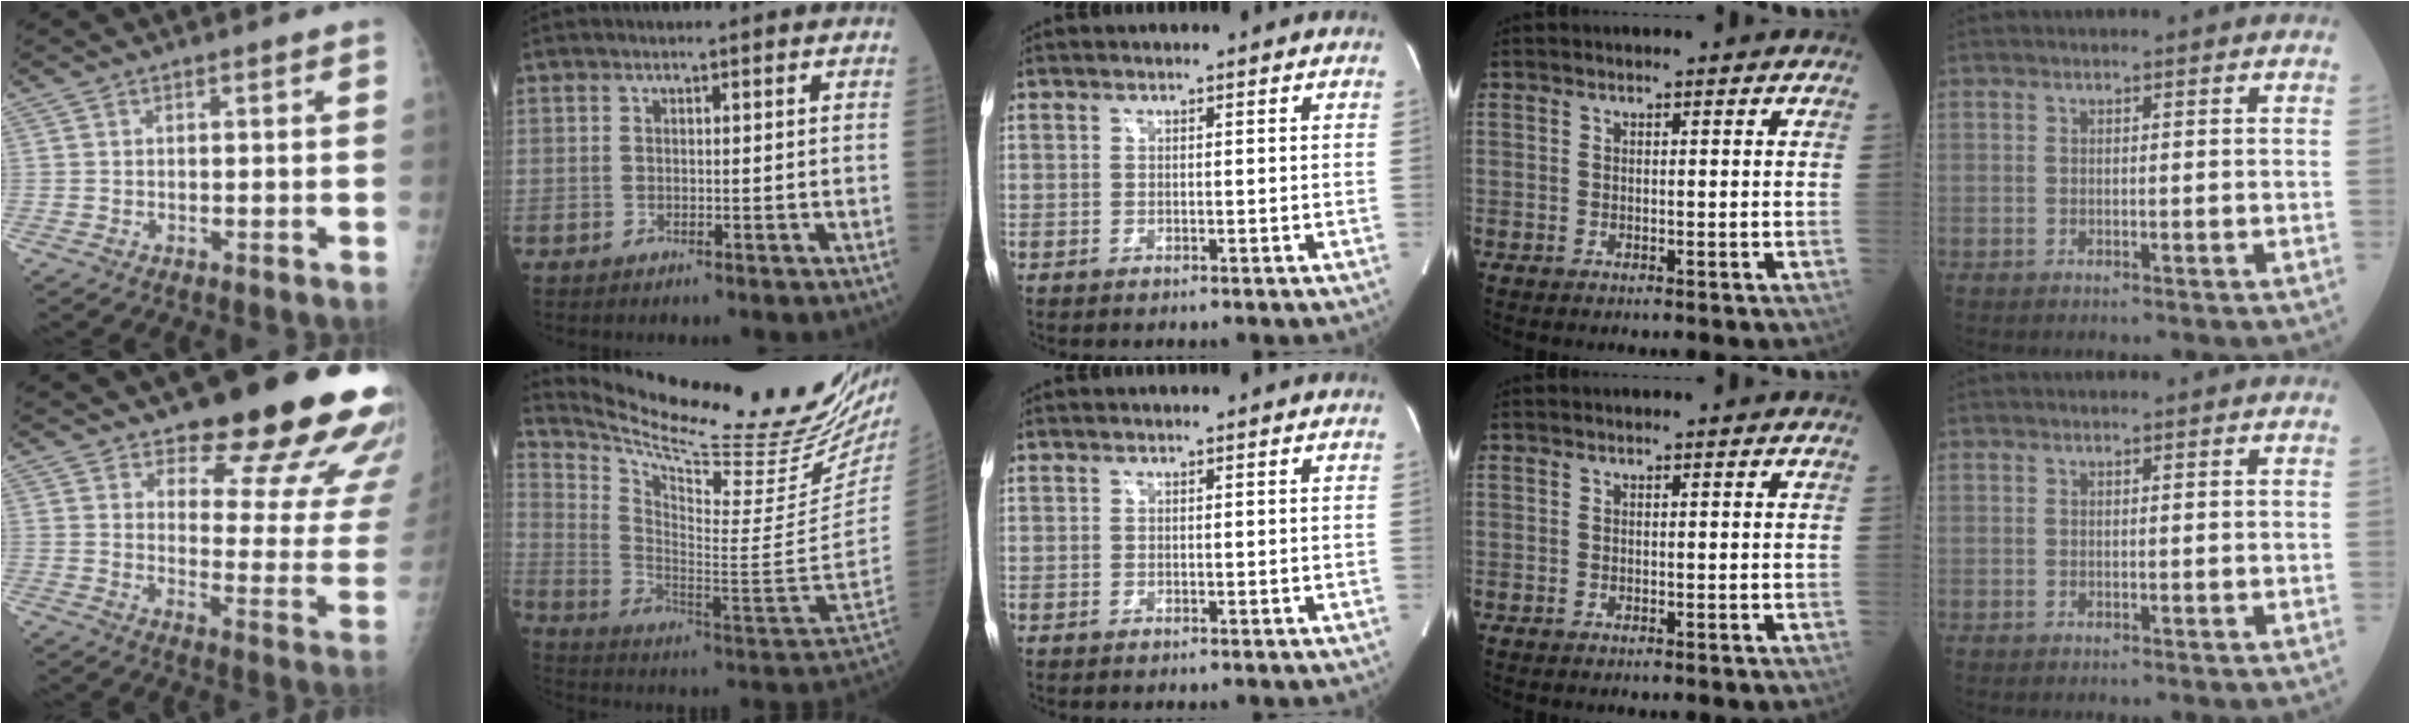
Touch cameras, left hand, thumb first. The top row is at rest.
{"thumb": {"total": 21.5, "force": [16.5, 6.5, 12.2], "torque": [-0.108, -0.109, 0.204]}, "index": {"total": 26.9, "force": [23.9, 1.1, 12.3], "torque": [-0.214, -0.103, 0.344]}}